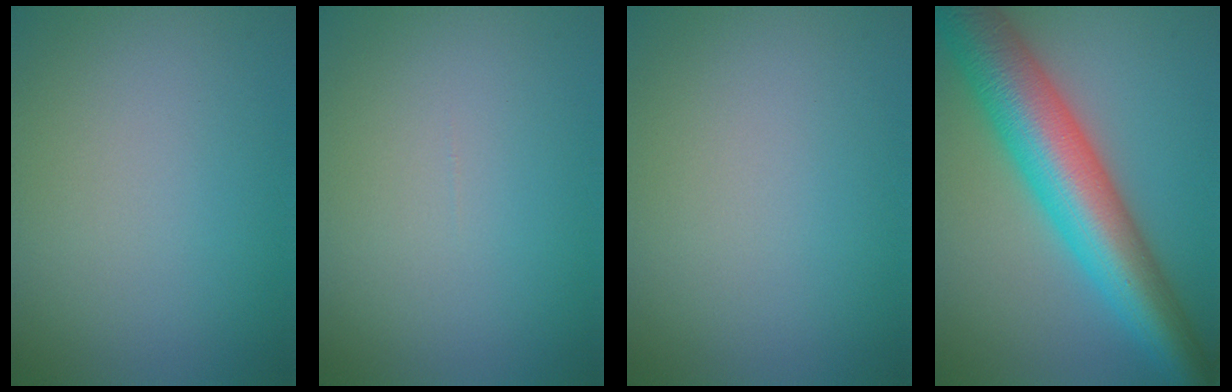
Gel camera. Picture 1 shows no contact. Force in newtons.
{"total": 0.0}
{"total": 0.0}
{"total": 11.6, "press": 11.6, "slide": 0.4}